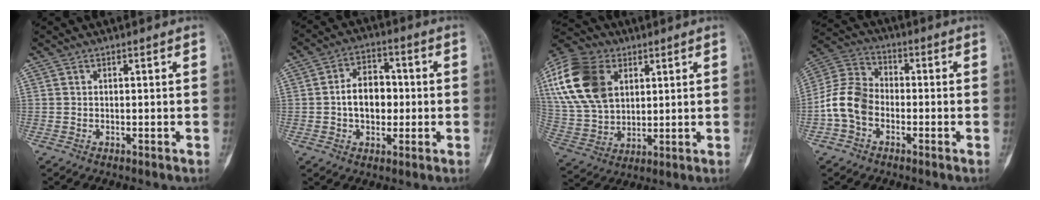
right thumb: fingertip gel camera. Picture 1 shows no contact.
{"total": 9.1, "force": [-0.4, 6.3, 6.5], "torque": [-0.074, 0.021, -0.014]}
{"total": 19.7, "force": [6.6, 13.4, 12.8], "torque": [-0.256, -0.005, 0.125]}
{"total": 10.0, "force": [-2.7, 7.4, 6.2], "torque": [-0.118, 0.033, -0.065]}